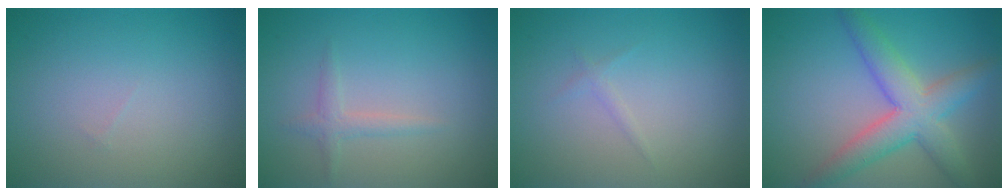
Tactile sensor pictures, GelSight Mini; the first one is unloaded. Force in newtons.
{"total": 1.3, "press": 1.3, "slide": 0.1}
{"total": 1.2, "press": 1.2, "slide": 0.2}
{"total": 5.9, "press": 5.9, "slide": 0.2}